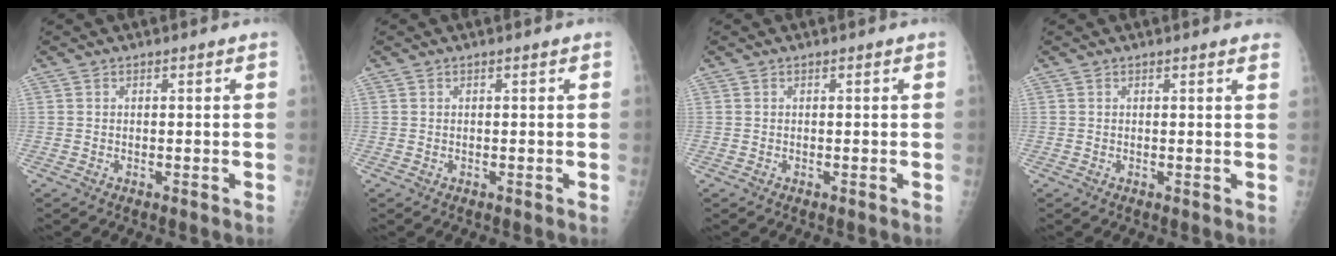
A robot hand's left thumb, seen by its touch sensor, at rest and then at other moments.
{"total": 0.0}
{"total": 0.0}
{"total": 1.9, "force": [1.7, 0.1, 0.7], "torque": [-0.009, -0.004, 0.011]}